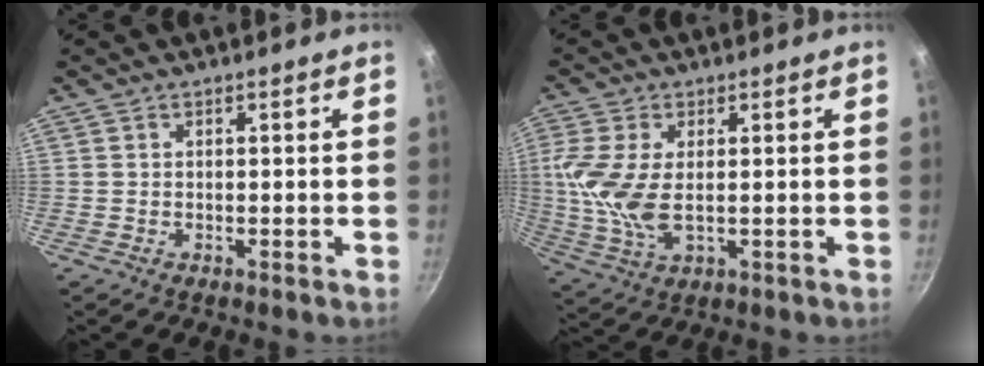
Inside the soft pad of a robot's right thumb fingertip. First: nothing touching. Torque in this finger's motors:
{"motor_torque": [1.69, 1.71, 0.92, -0.54, 0.16]}